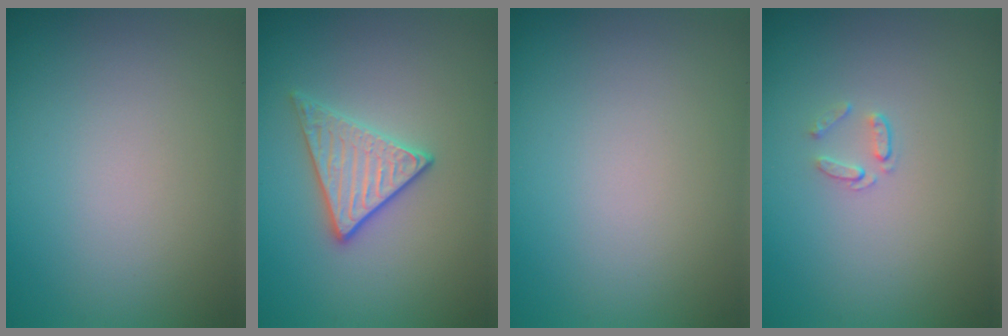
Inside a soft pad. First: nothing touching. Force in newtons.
{"total": 2.8, "press": 2.7, "slide": 0.6}
{"total": 0.0}
{"total": 0.7, "press": 0.5, "slide": 0.5}